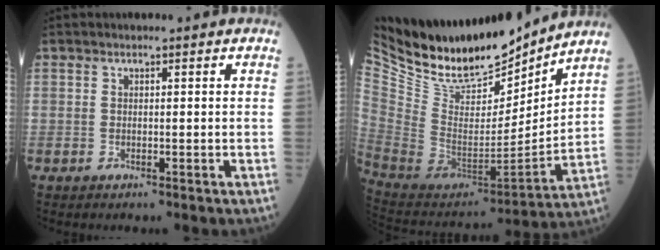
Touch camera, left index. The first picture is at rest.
{"total": 19.7, "force": [17.6, 5.1, 7.2], "torque": [-0.146, -0.030, 0.311]}